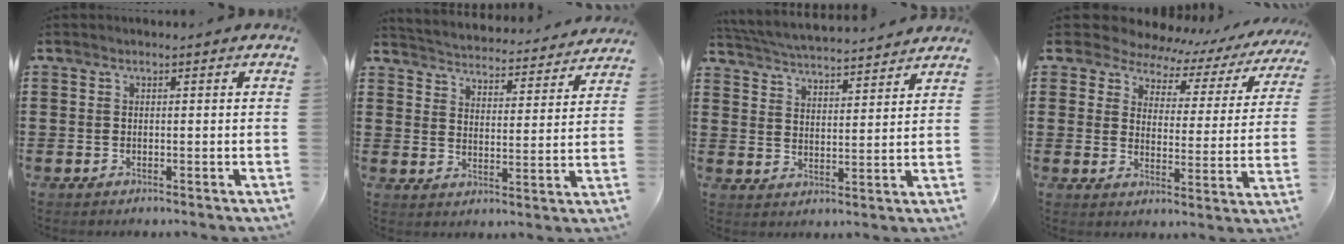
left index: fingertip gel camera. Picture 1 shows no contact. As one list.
[{"total": 3.9, "force": [3.9, -0.3, -0.1], "torque": [-0.023, -0.038, 0.061]}, {"total": 4.8, "force": [4.7, -0.1, 0.7], "torque": [-0.036, -0.032, 0.080]}, {"total": 5.2, "force": [4.7, 2.2, 1.0], "torque": [-0.043, -0.028, 0.077]}]